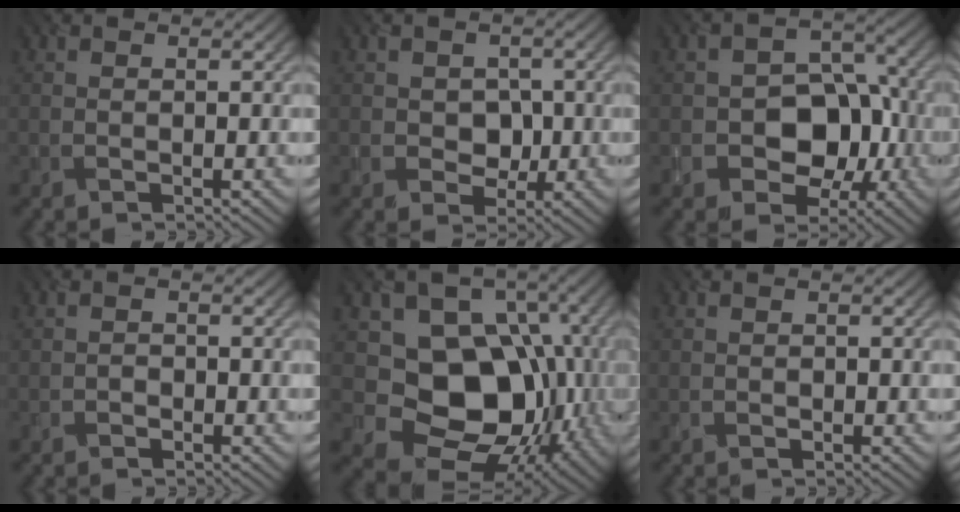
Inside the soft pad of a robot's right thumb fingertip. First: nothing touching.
{"total": 2.8, "force": [-0.5, 2.7, 0.5], "torque": [-0.012, -0.013, -0.014]}
{"total": 7.7, "force": [-2.5, 6.1, 3.9], "torque": [-0.048, -0.008, -0.047]}
{"total": 1.1, "force": [-0.9, 0.6, -0.3], "torque": [0.006, -0.008, -0.013]}
{"total": 14.0, "force": [-0.9, 11.5, 8.0], "torque": [-0.110, -0.033, -0.018]}
{"total": 0.6, "force": [-0.3, 0.5, -0.2], "torque": [0.005, -0.007, 0.000]}